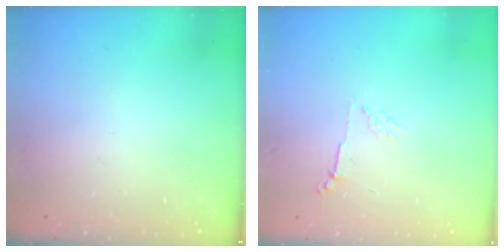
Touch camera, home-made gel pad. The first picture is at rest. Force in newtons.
{"total": 4.0, "press": 4.0, "slide": 0.6}